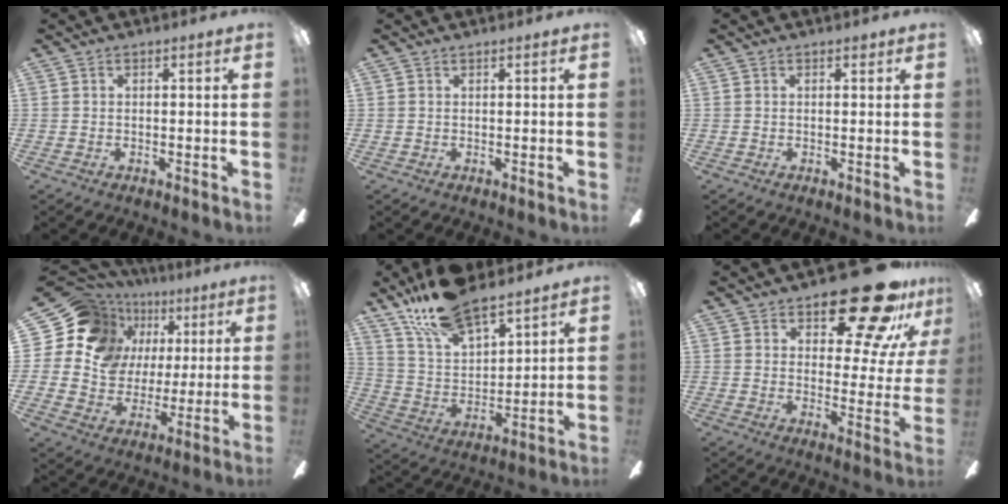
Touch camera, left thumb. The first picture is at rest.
{"total": 0.0}
{"total": 0.8, "force": [0.6, 0.5, 0.4], "torque": [0.000, 0.000, 0.008]}
{"total": 14.8, "force": [4.1, 13.3, 4.8], "torque": [-0.088, -0.019, 0.092]}
{"total": 16.7, "force": [13.4, 6.0, 7.9], "torque": [-0.162, -0.075, 0.241]}
{"total": 23.6, "force": [16.1, 9.8, 14.3], "torque": [-0.192, -0.096, 0.266]}